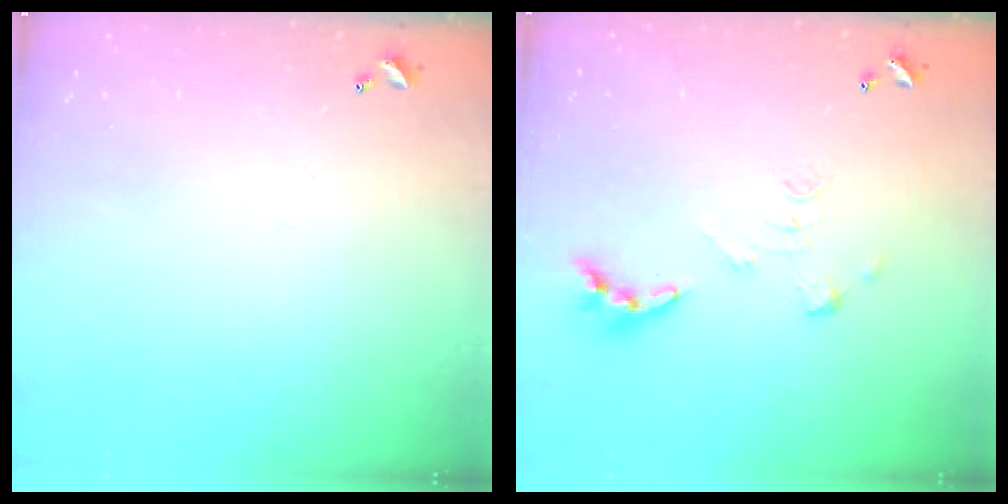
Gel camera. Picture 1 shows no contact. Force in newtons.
{"total": 2.9, "press": 2.7, "slide": 1.3}